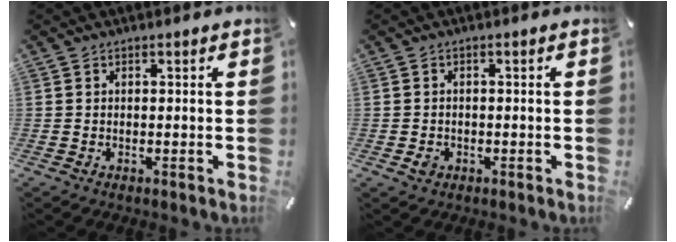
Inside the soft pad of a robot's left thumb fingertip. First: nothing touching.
{"total": 2.2, "force": [-0.7, 1.9, 0.9], "torque": [-0.016, 0.004, -0.014]}